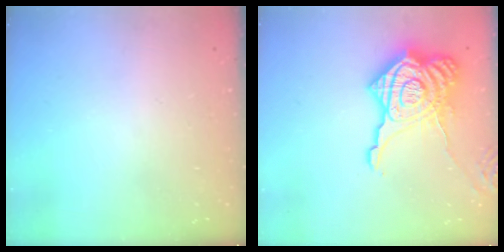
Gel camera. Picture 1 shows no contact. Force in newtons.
{"total": 21.7, "press": 21.7, "slide": 1.8}